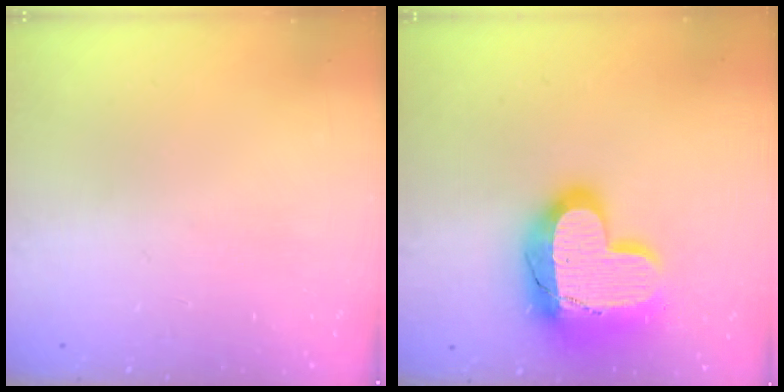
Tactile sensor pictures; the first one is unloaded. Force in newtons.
{"total": 20.9, "press": 20.9, "slide": 1.8}